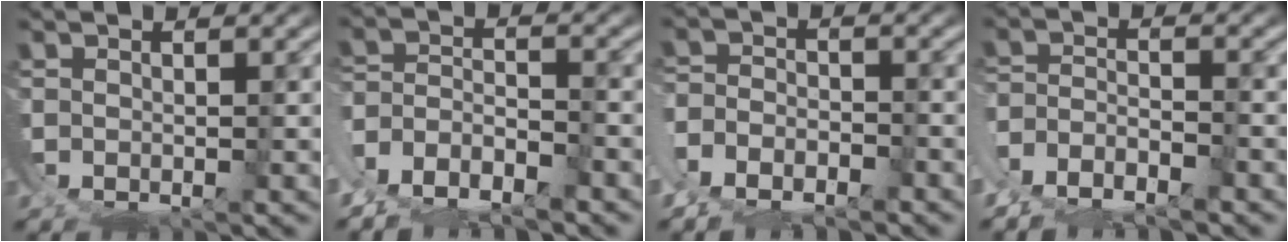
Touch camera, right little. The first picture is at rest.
{"total": 5.2, "force": [-3.0, 3.6, 2.3], "torque": [-0.042, -0.008, -0.057]}
{"total": 2.8, "force": [-2.1, 1.5, 1.2], "torque": [-0.022, -0.011, -0.036]}
{"total": 3.8, "force": [-2.7, 1.9, 1.8], "torque": [-0.025, -0.004, -0.050]}